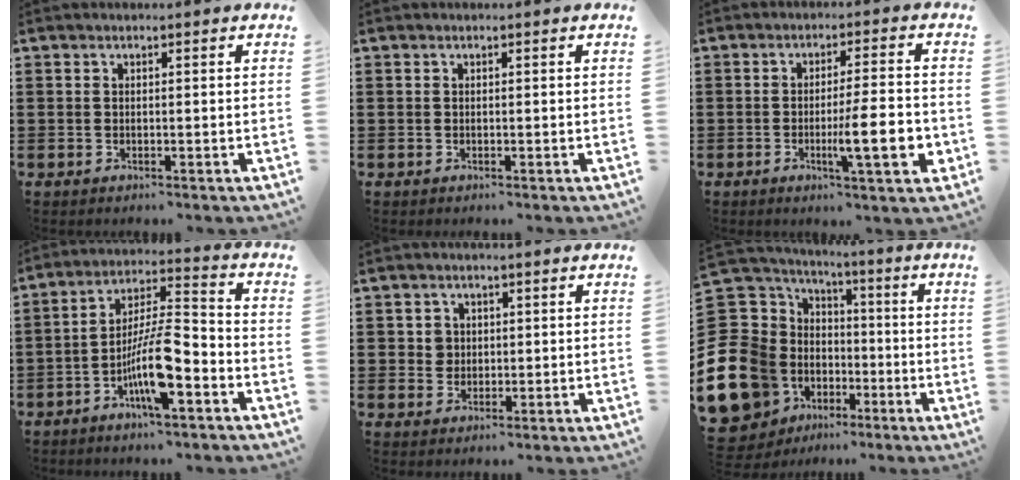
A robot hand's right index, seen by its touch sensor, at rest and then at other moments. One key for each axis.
{"total": 0.0}
{"total": 10.0, "fx": -2.4, "fy": 1.4, "fz": 9.6, "tx": -0.137, "ty": -0.012, "tz": -0.038}
{"total": 10.5, "fx": -4.9, "fy": 2.5, "fz": 9.0, "tx": -0.185, "ty": -0.003, "tz": -0.093}
{"total": 2.1, "fx": 0.4, "fy": 2.0, "fz": 0.5, "tx": -0.019, "ty": 0.010, "tz": 0.005}
{"total": 17.0, "fx": -7.5, "fy": 13.4, "fz": 7.5, "tx": -0.216, "ty": 0.001, "tz": -0.120}